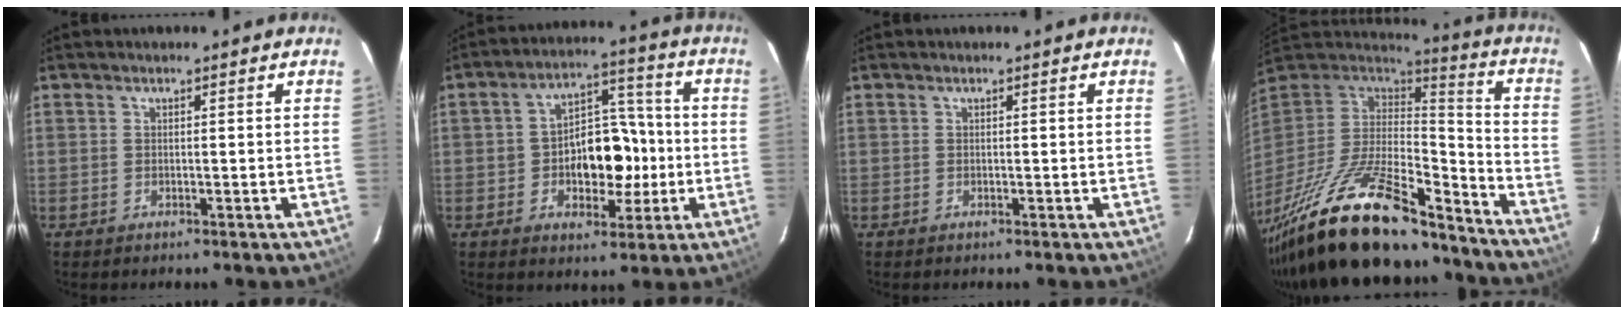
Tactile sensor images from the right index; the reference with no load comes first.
{"total": 11.6, "force": [-1.8, 7.9, 8.3], "torque": [-0.150, 0.024, -0.016]}
{"total": 0.0}
{"total": 32.0, "force": [-23.3, 10.5, 19.3], "torque": [-0.370, -0.041, -0.370]}